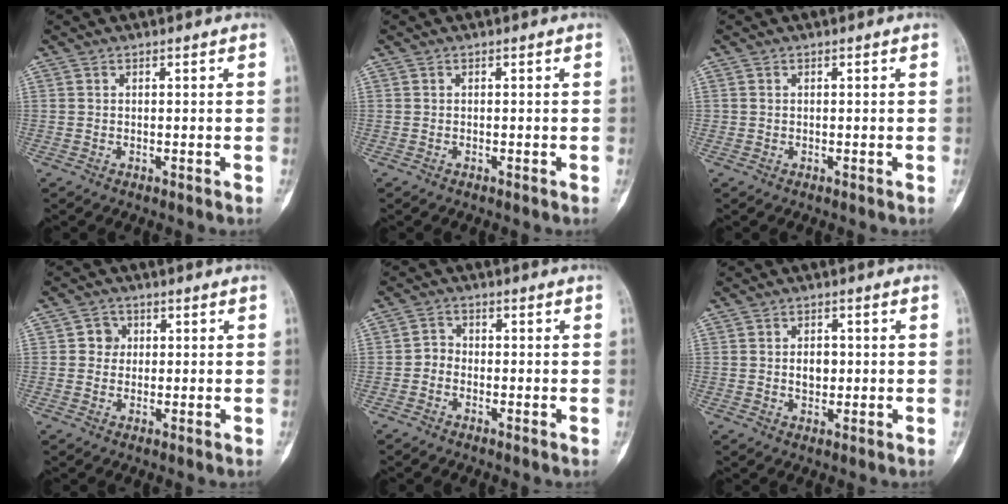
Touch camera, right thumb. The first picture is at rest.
{"total": 0.0}
{"total": 0.0}
{"total": 3.1, "force": [0.5, 2.9, 1.0], "torque": [0.006, 0.005, 0.003]}
{"total": 2.2, "force": [-0.9, 1.7, 0.9], "torque": [-0.003, 0.009, -0.027]}
{"total": 3.5, "force": [0.1, 2.5, 2.5], "torque": [-0.023, 0.003, 0.003]}